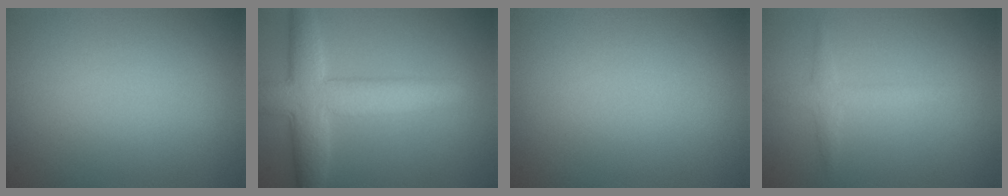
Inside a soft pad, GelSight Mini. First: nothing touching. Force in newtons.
{"total": 6.6, "press": 6.6, "slide": 0.3}
{"total": 0.0}
{"total": 1.7, "press": 1.7, "slide": 0.0}